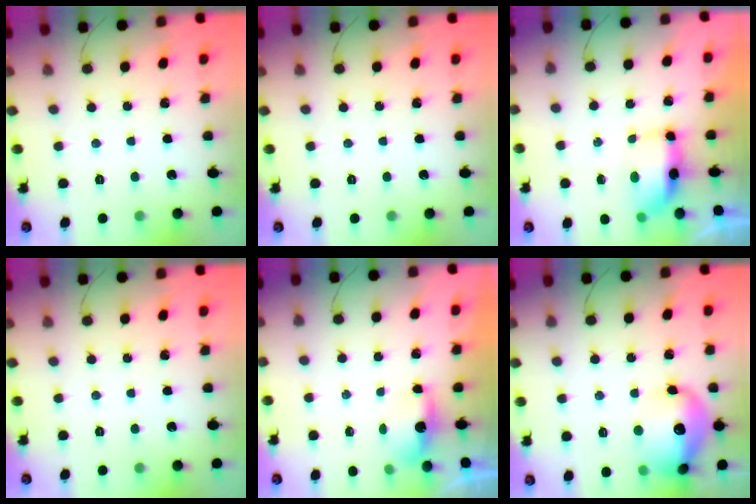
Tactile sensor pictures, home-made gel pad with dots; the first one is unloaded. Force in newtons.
{"total": 0.0}
{"total": 6.9, "press": 6.8, "slide": 1.2}
{"total": 0.0}
{"total": 3.8, "press": 3.7, "slide": 0.8}
{"total": 16.2, "press": 16.1, "slide": 1.8}